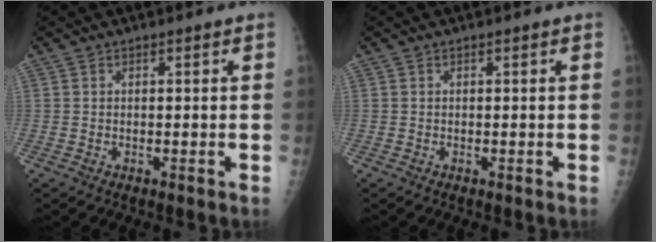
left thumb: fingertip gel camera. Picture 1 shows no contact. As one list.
[{"total": 0.0}]